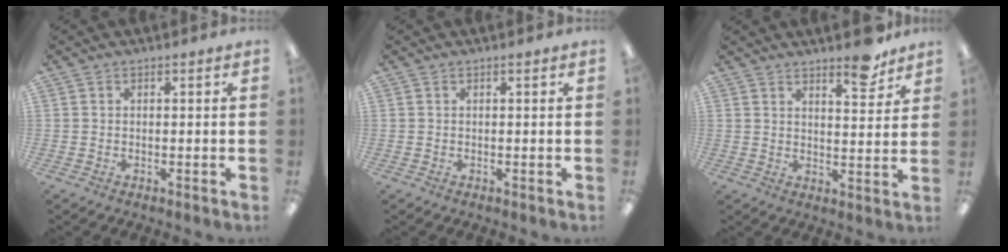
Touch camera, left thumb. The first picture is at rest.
{"total": 0.0}
{"total": 7.4, "force": [6.0, 2.0, 3.9], "torque": [-0.036, -0.042, 0.097]}